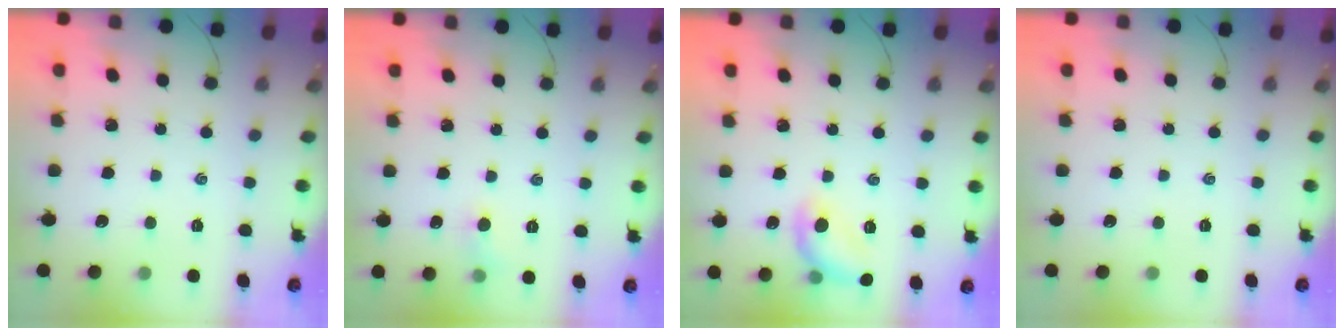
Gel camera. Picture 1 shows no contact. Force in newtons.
{"total": 3.7, "press": 3.5, "slide": 1.3}
{"total": 10.7, "press": 10.7, "slide": 0.5}
{"total": 0.0}